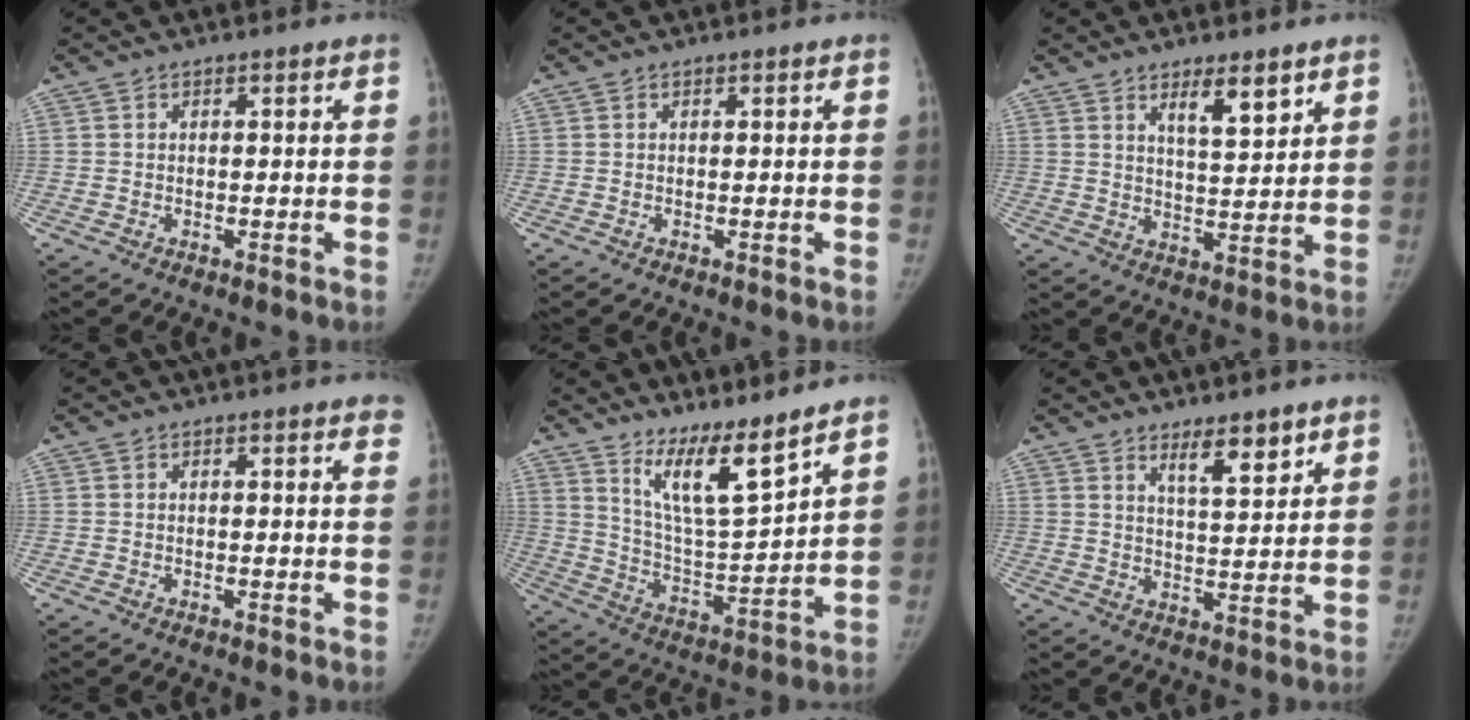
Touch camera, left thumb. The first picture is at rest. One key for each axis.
{"total": 0.0}
{"total": 6.5, "fx": 4.2, "fy": 1.8, "fz": 4.7, "tx": -0.063, "ty": -0.034, "tz": 0.070}
{"total": 2.2, "fx": 1.7, "fy": 0.5, "fz": 1.3, "tx": -0.005, "ty": 0.000, "tz": 0.011}
{"total": 11.2, "fx": 8.8, "fy": 1.1, "fz": 7.0, "tx": -0.115, "ty": -0.082, "tz": 0.169}
{"total": 6.6, "fx": 4.7, "fy": 1.7, "fz": 4.3, "tx": -0.053, "ty": -0.039, "tz": 0.077}